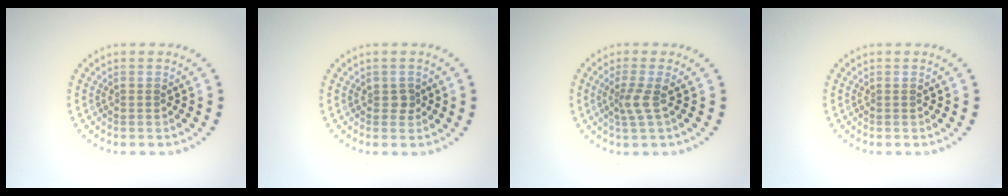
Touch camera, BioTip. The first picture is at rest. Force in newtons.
{"total": 0.9, "press": 0.9, "slide": 0.2}
{"total": 2.0, "press": 1.3, "slide": 1.5}
{"total": 0.0}